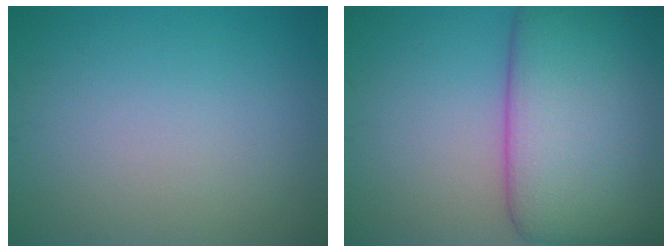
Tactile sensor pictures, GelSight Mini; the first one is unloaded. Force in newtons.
{"total": 12.3, "press": 12.3, "slide": 0.8}